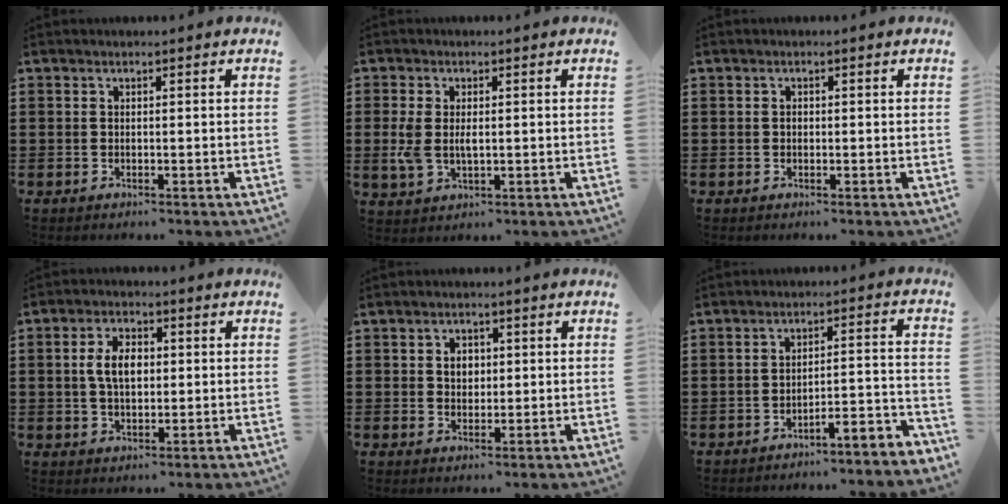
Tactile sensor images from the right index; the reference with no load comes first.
{"total": 4.1, "force": [0.1, 2.3, 3.5], "torque": [-0.090, -0.001, -0.005]}
{"total": 0.6, "force": [-0.1, 0.4, 0.4], "torque": [-0.010, 0.000, -0.001]}
{"total": 5.5, "force": [0.5, 3.0, 4.5], "torque": [-0.093, 0.006, 0.002]}
{"total": 2.5, "force": [0.4, 2.0, 1.5], "torque": [-0.035, 0.010, 0.006]}
{"total": 4.1, "force": [-4.0, -0.3, 1.1], "torque": [-0.023, -0.006, -0.085]}